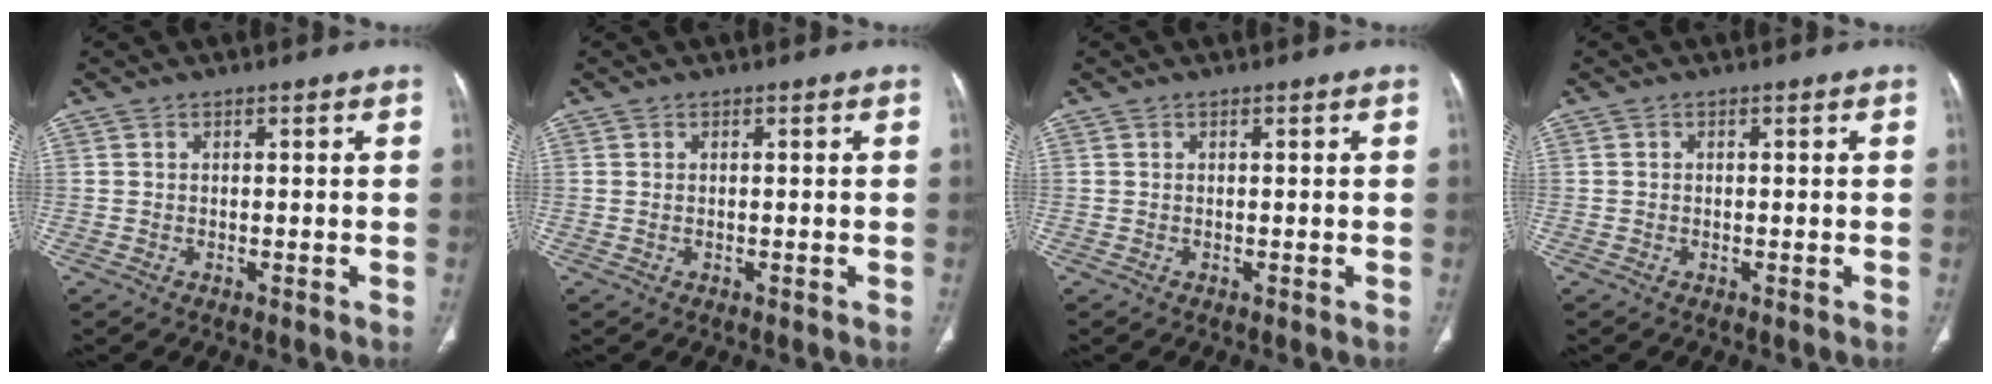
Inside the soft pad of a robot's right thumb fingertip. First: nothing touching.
{"total": 0.0}
{"total": 0.0}
{"total": 0.0}